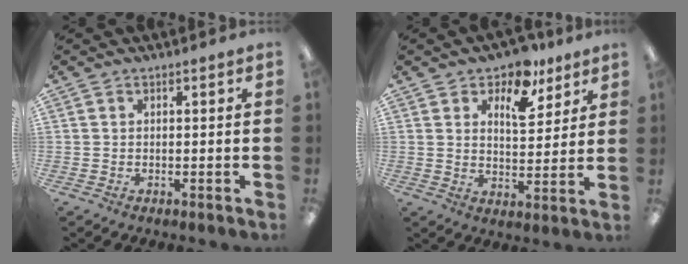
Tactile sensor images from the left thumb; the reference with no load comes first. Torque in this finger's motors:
{"motor_torque": [0.27, 0.51, -0.47, 0.07, 0.00]}